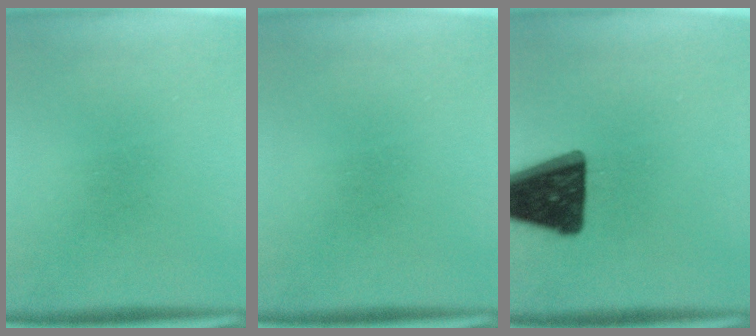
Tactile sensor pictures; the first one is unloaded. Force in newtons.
{"total": 0.0}
{"total": 16.6}